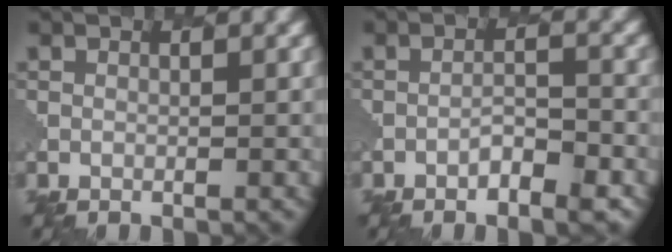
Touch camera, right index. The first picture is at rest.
{"total": 2.8, "force": [-1.8, 0.8, 2.0], "torque": [-0.035, 0.005, -0.034]}